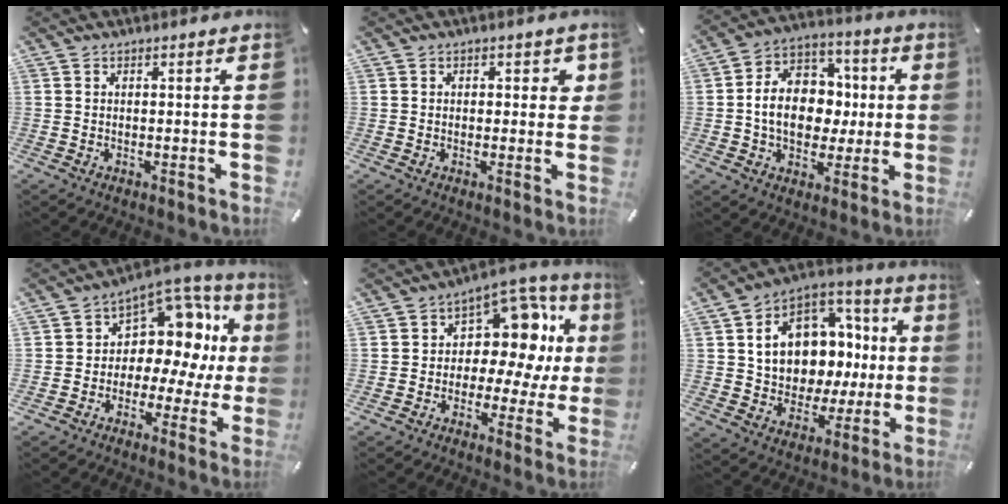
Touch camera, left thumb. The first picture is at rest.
{"total": 2.3, "force": [0.3, 1.7, 1.5], "torque": [-0.006, -0.002, -0.002]}
{"total": 13.9, "force": [-1.0, 11.4, 7.9], "torque": [-0.140, 0.019, -0.012]}
{"total": 12.1, "force": [4.1, 9.2, 6.7], "torque": [-0.093, -0.045, 0.076]}
{"total": 13.5, "force": [3.9, 9.5, 8.7], "torque": [-0.125, -0.037, 0.068]}
{"total": 14.3, "force": [2.2, 12.0, 7.5], "torque": [-0.119, -0.024, 0.049]}